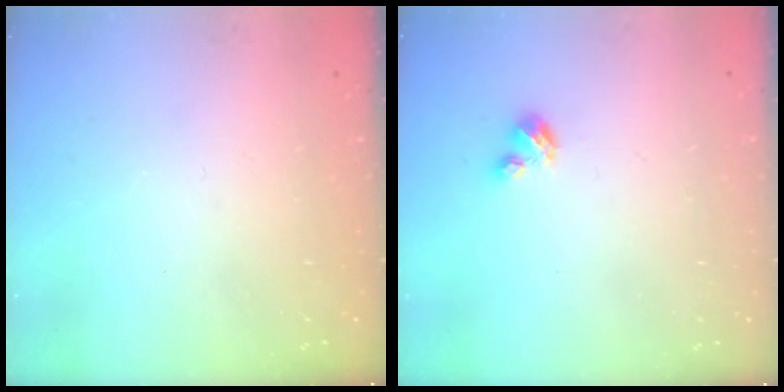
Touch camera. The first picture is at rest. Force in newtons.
{"total": 3.2, "press": 3.2, "slide": 0.3}